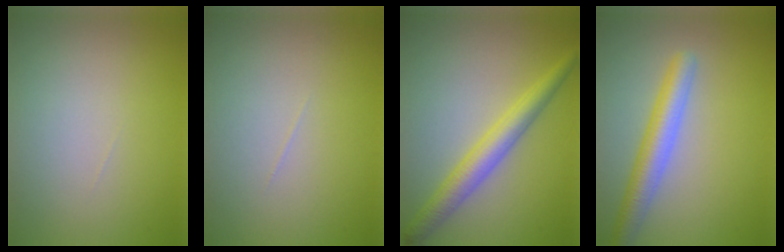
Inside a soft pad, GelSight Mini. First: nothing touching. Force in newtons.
{"total": 0.0}
{"total": 3.8, "press": 3.8, "slide": 0.1}
{"total": 4.0, "press": 4.0, "slide": 0.1}